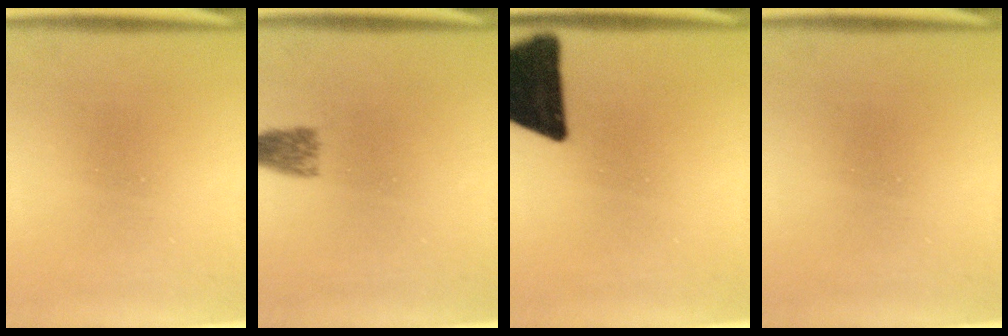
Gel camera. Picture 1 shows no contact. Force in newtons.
{"total": 2.7}
{"total": 18.9}
{"total": 0.0}